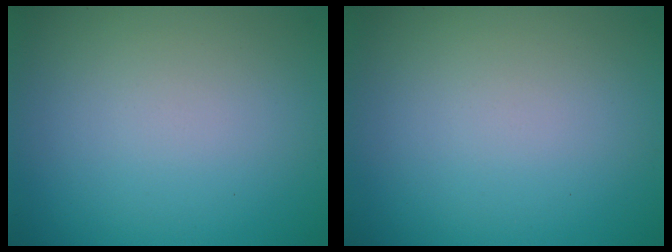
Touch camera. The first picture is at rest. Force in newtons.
{"total": 0.0}